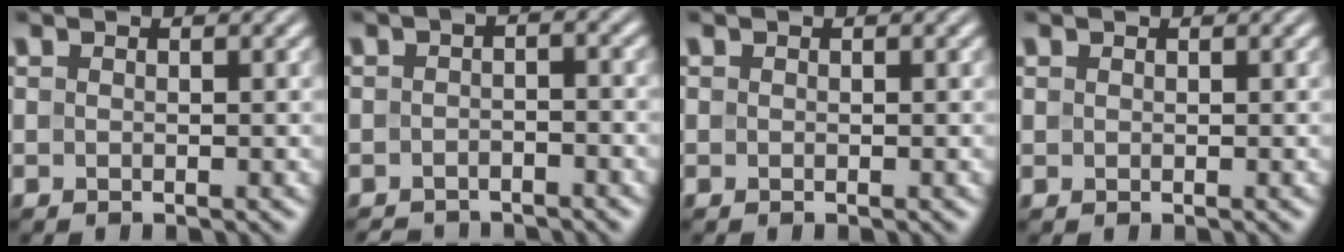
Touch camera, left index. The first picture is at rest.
{"total": 3.1, "force": [-2.5, 1.1, 1.5], "torque": [-0.019, 0.000, -0.046]}
{"total": 0.0}
{"total": 0.7, "force": [0.4, 0.6, 0.0], "torque": [0.005, -0.001, 0.006]}